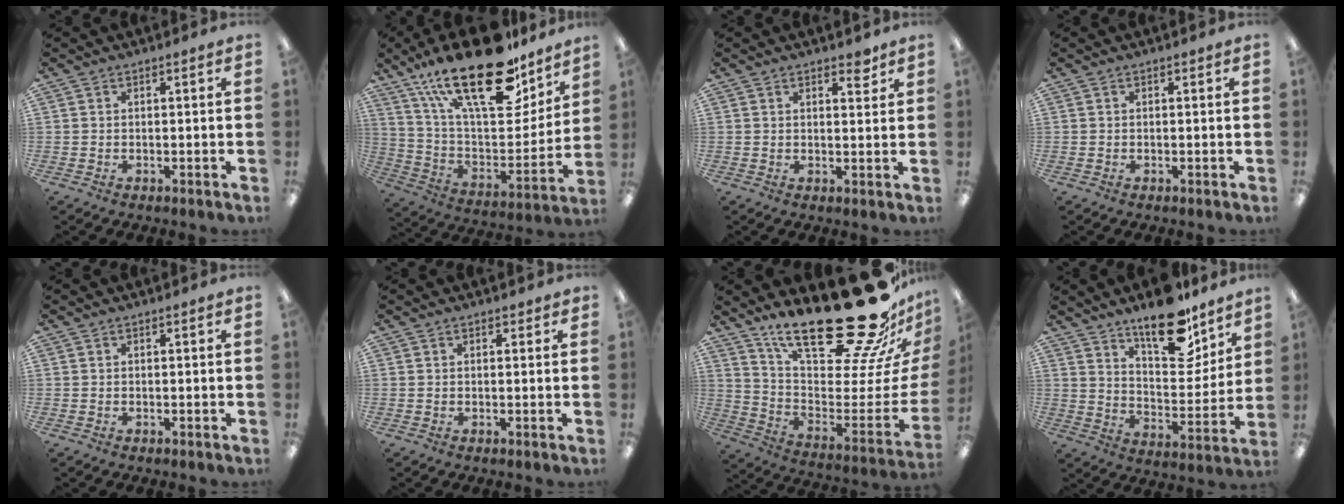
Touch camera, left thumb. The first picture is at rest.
{"total": 29.0, "force": [18.6, 11.9, 18.8], "torque": [-0.303, -0.110, 0.318]}
{"total": 3.1, "force": [2.3, 1.4, 1.6], "torque": [-0.010, -0.010, 0.036]}
{"total": 0.0}
{"total": 0.0}
{"total": 0.8, "force": [0.5, 0.6, 0.3], "torque": [0.001, -0.001, 0.008]}
{"total": 33.7, "force": [23.5, 11.4, 21.3], "torque": [-0.281, -0.184, 0.416]}
{"total": 17.2, "force": [13.3, 6.6, 8.7], "torque": [-0.124, -0.089, 0.228]}